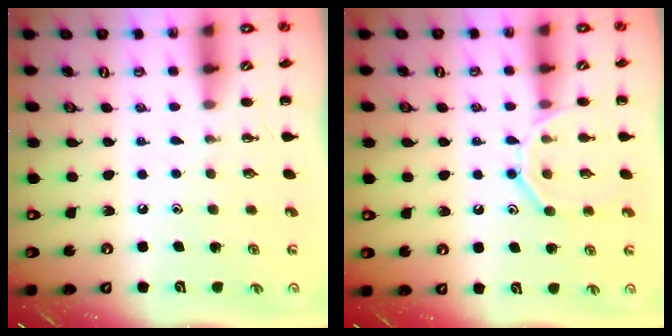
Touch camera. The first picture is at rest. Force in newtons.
{"total": 11.6, "press": 11.5, "slide": 1.4}